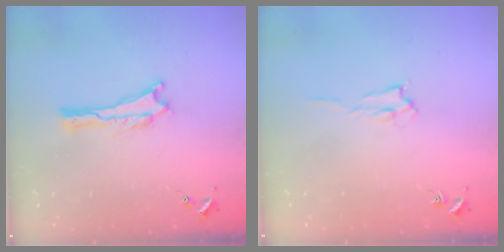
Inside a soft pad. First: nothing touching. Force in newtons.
{"total": 1.4, "press": 1.4, "slide": 0.2}